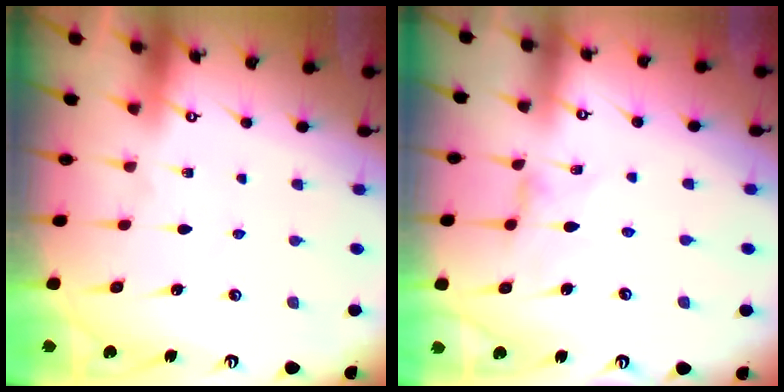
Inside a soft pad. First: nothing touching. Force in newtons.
{"total": 0.9, "press": 0.8, "slide": 0.3}